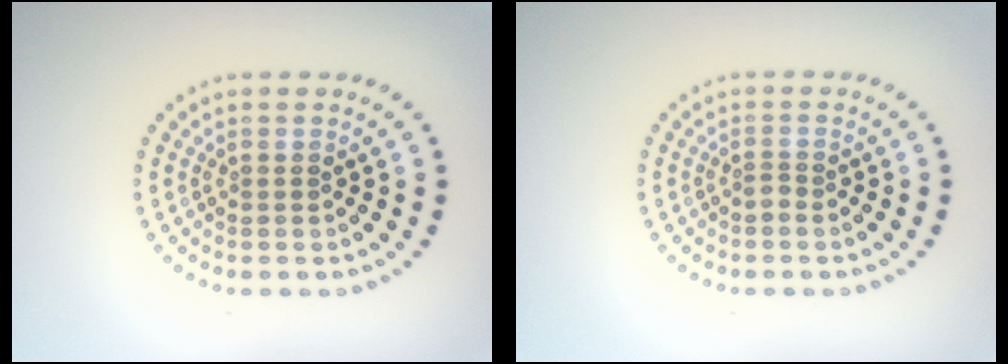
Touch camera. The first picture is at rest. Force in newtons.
{"total": 0.9, "press": 0.5, "slide": 0.7}